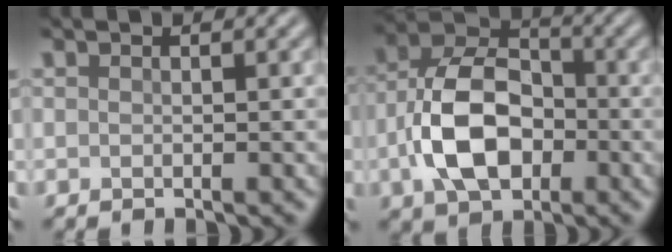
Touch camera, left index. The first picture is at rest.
{"total": 8.5, "force": [-1.9, 5.4, 6.2], "torque": [-0.126, 0.010, -0.041]}